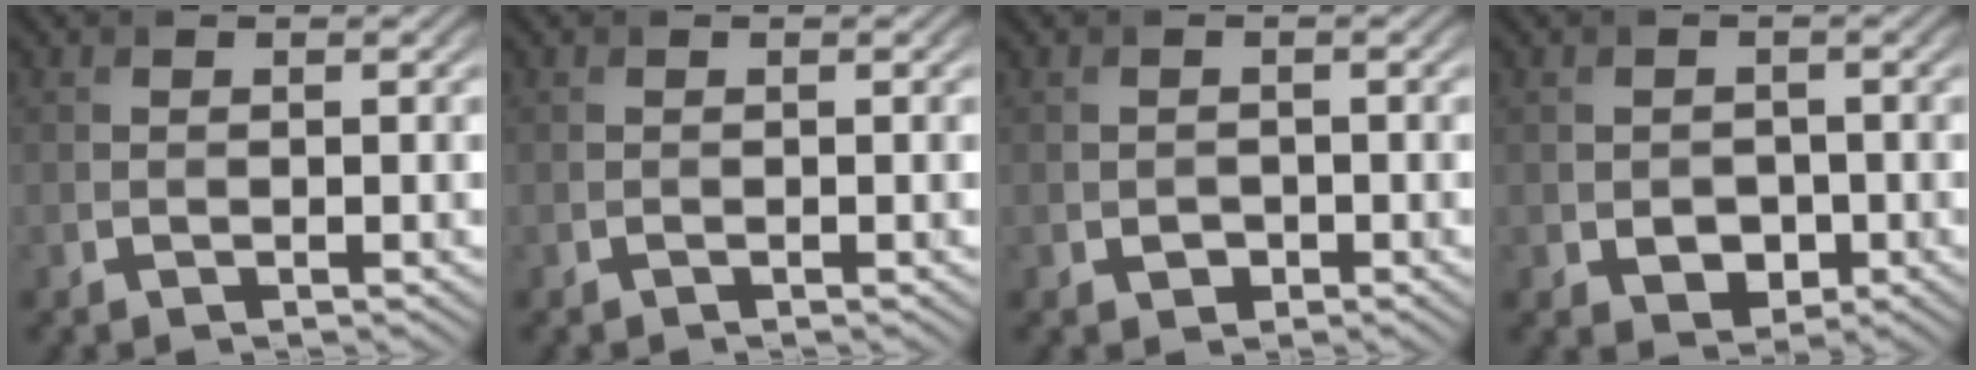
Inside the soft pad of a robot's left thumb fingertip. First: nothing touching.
{"total": 0.0}
{"total": 1.2, "force": [-0.5, 1.0, 0.5], "torque": [-0.006, -0.005, -0.009]}
{"total": 3.0, "force": [-0.8, 2.4, 1.6], "torque": [-0.031, -0.010, -0.012]}